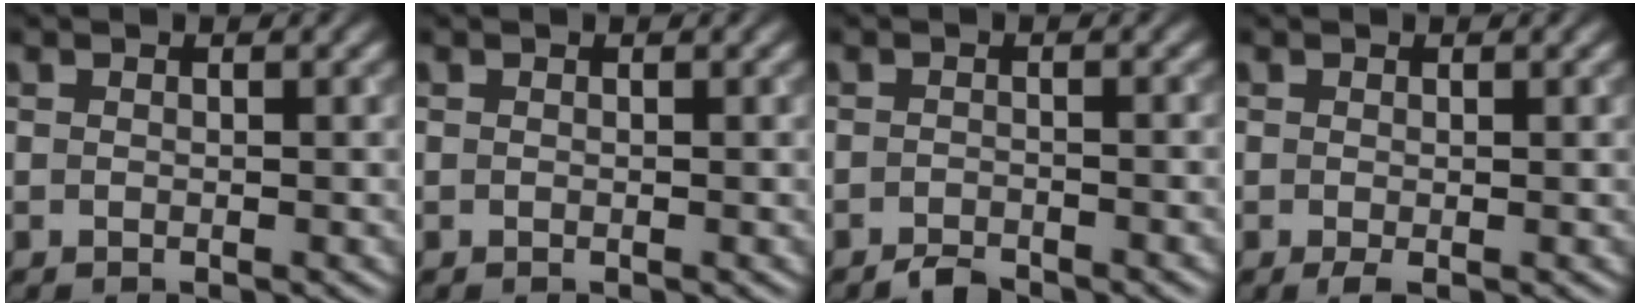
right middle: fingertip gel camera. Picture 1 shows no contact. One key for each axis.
{"total": 0.0}
{"total": 1.9, "fx": -1.7, "fy": 0.3, "fz": 0.6, "tx": -0.007, "ty": 0.002, "tz": -0.031}
{"total": 0.8, "fx": -0.3, "fy": 0.1, "fz": 0.7, "tx": -0.015, "ty": -0.005, "tz": -0.004}